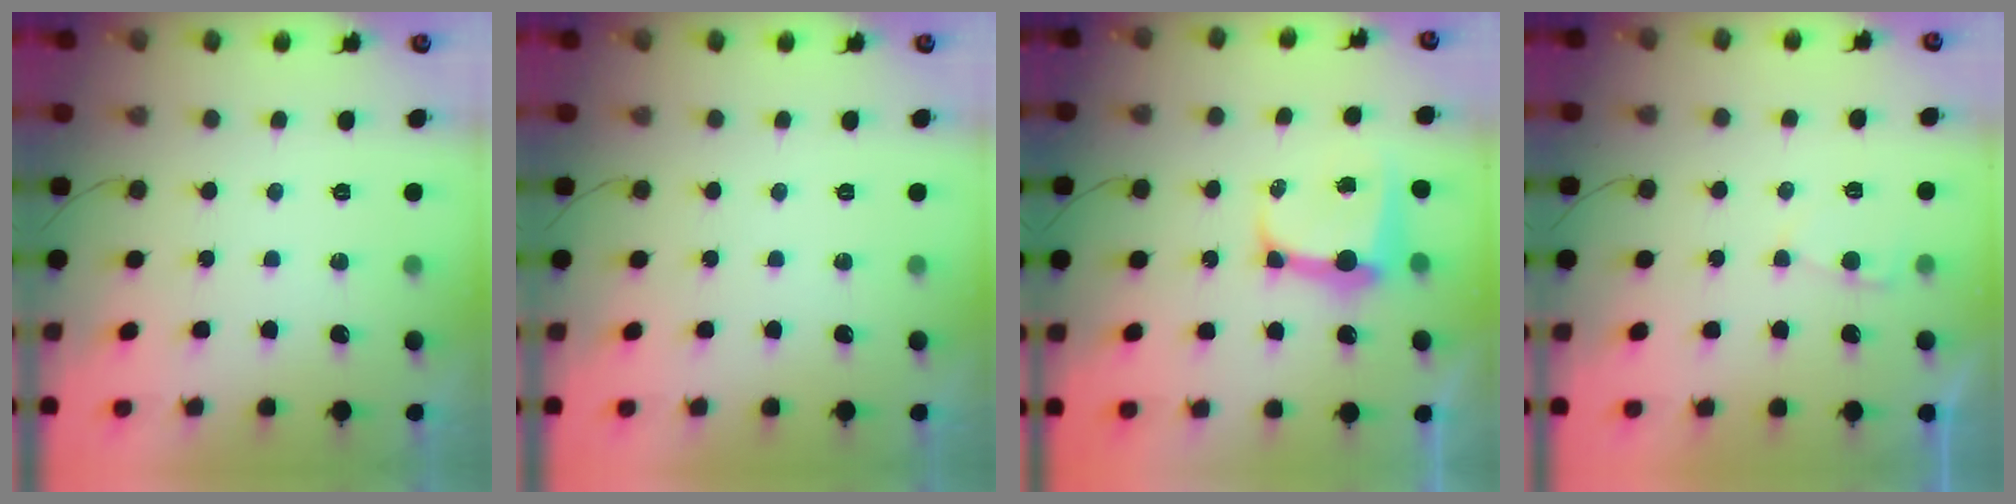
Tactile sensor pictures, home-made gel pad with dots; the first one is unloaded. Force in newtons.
{"total": 0.0}
{"total": 9.6, "press": 9.5, "slide": 1.3}
{"total": 2.0, "press": 2.0, "slide": 0.3}